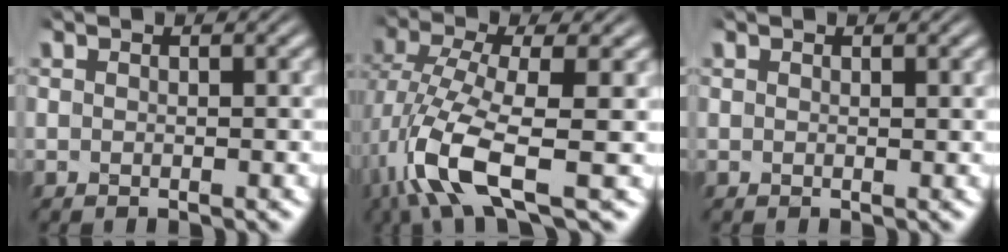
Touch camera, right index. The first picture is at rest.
{"total": 7.9, "force": [-1.8, 3.5, 6.9], "torque": [-0.150, -0.046, -0.008]}
{"total": 0.6, "force": [0.5, -0.3, 0.0], "torque": [0.000, -0.003, 0.011]}